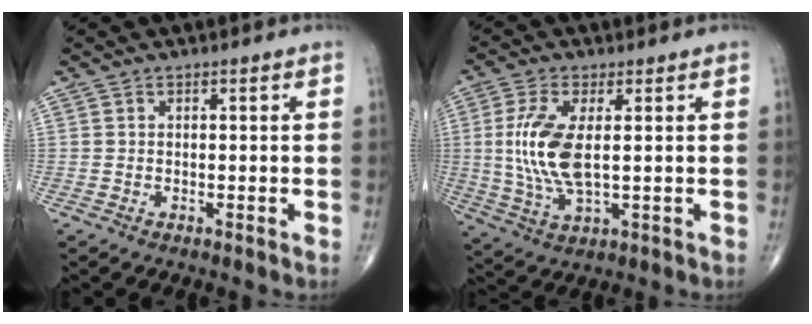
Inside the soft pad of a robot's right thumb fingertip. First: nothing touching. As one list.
[{"total": 10.8, "force": [1.0, 4.3, 9.9], "torque": [-0.228, -0.010, 0.025]}]